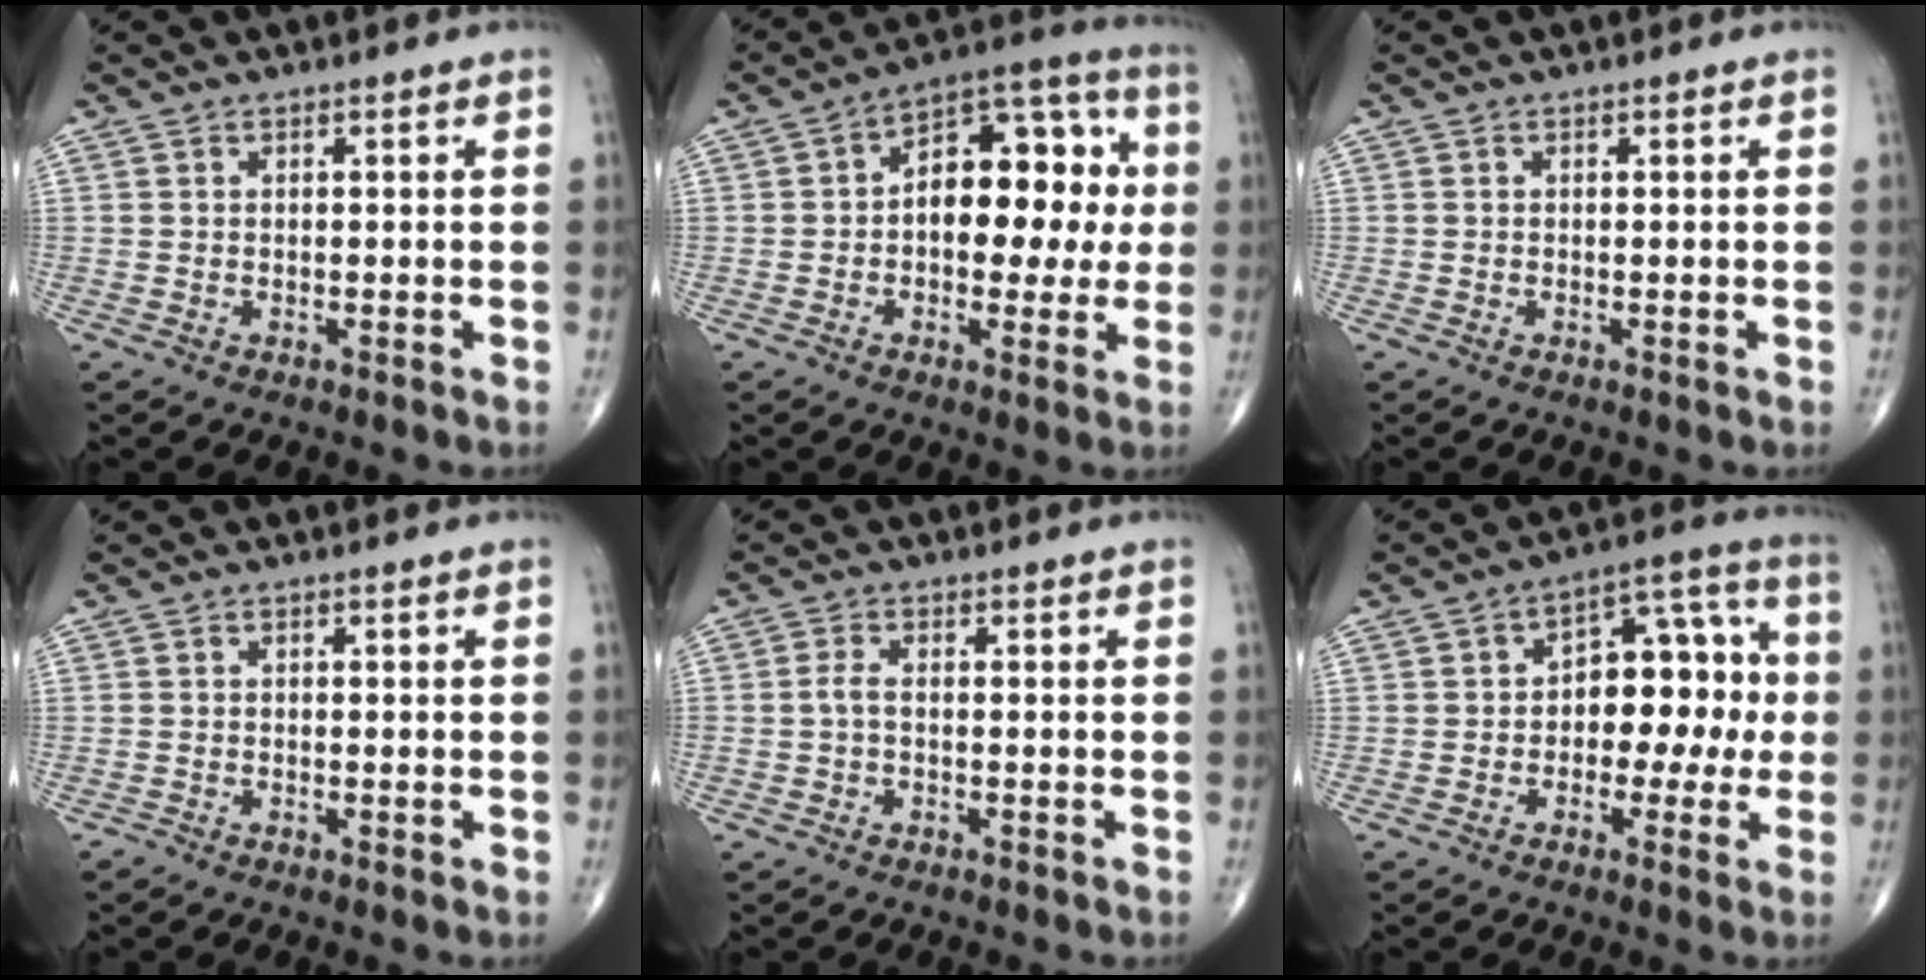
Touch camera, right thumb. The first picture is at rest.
{"total": 17.0, "force": [0.8, 9.8, 13.9], "torque": [-0.152, 0.037, 0.007]}
{"total": 0.0}
{"total": 0.6, "force": [-0.5, 0.1, 0.3], "torque": [-0.001, -0.003, -0.013]}
{"total": 1.7, "force": [-0.4, 0.6, 1.6], "torque": [-0.034, 0.001, -0.011]}
{"total": 12.3, "force": [-0.4, 7.7, 9.6], "torque": [-0.085, 0.047, -0.013]}